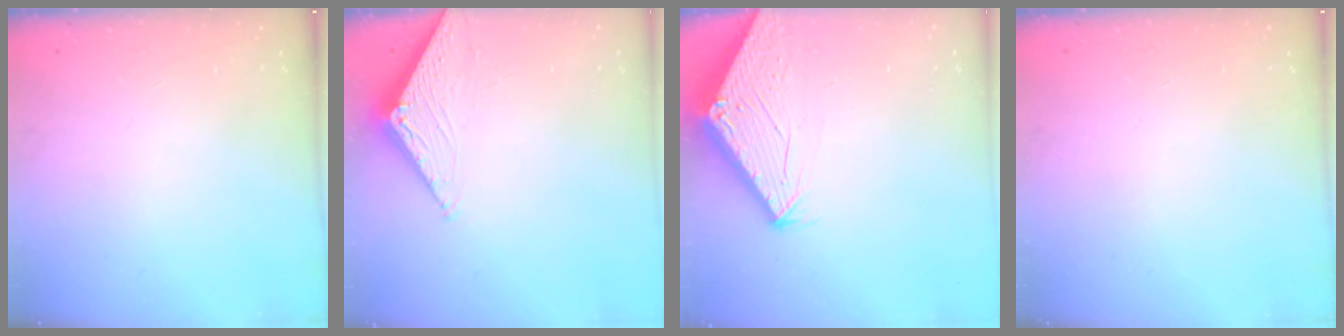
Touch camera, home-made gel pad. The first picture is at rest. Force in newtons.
{"total": 2.8, "press": 2.8, "slide": 0.3}
{"total": 2.7, "press": 2.7, "slide": 0.1}
{"total": 0.0}